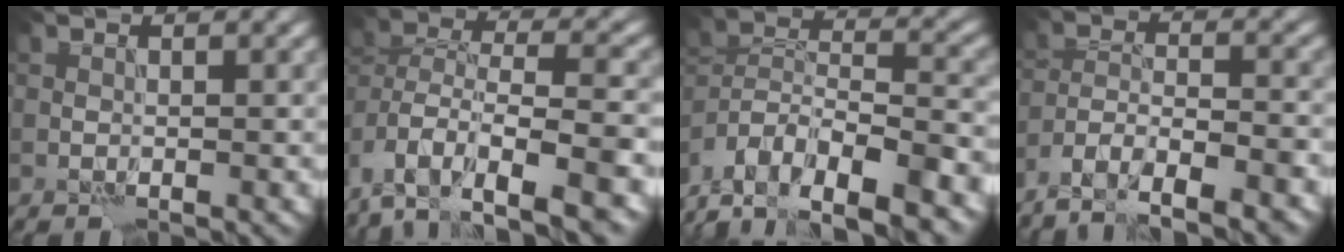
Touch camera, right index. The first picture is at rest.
{"total": 11.0, "force": [-6.7, 5.3, 7.0], "torque": [-0.116, 0.018, -0.098]}
{"total": 14.0, "force": [-11.7, 5.0, 6.0], "torque": [-0.088, 0.012, -0.169]}
{"total": 7.8, "force": [-6.4, 1.9, 4.1], "torque": [-0.057, -0.008, -0.107]}